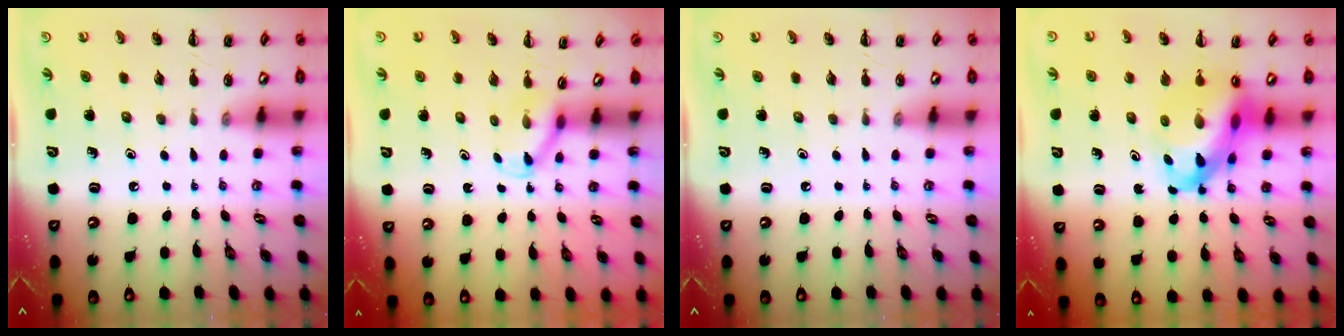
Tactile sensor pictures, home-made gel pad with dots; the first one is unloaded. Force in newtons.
{"total": 3.0, "press": 2.9, "slide": 1.0}
{"total": 0.0}
{"total": 13.9, "press": 13.4, "slide": 3.7}